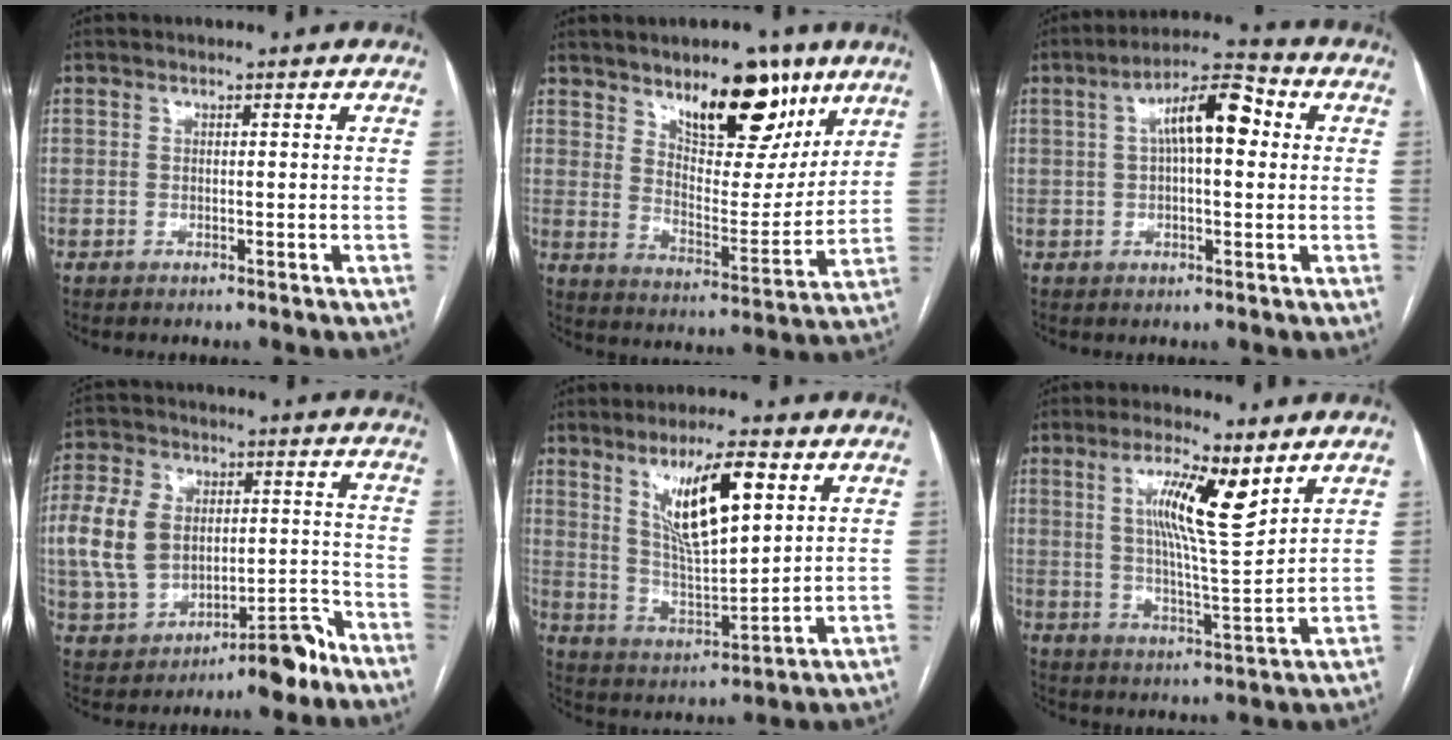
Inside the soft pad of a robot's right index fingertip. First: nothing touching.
{"total": 14.9, "force": [9.6, 5.7, 9.9], "torque": [-0.130, -0.008, 0.155]}
{"total": 9.3, "force": [1.9, 2.8, 8.7], "torque": [-0.150, 0.036, 0.027]}
{"total": 12.9, "force": [-4.3, 7.5, 9.6], "torque": [-0.171, 0.043, -0.059]}
{"total": 12.1, "force": [5.4, 2.4, 10.5], "torque": [-0.191, 0.000, 0.105]}
{"total": 10.5, "force": [5.0, 1.2, 9.2], "torque": [-0.163, -0.002, 0.087]}